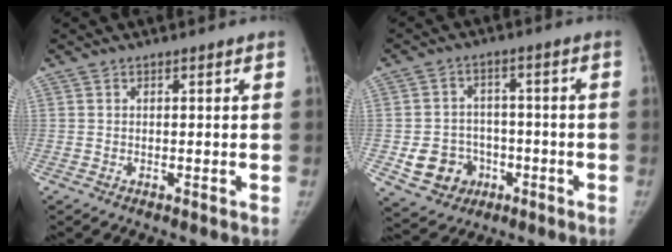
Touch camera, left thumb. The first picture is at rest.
{"total": 9.5, "force": [-3.1, 8.3, 3.3], "torque": [-0.031, 0.024, -0.038]}